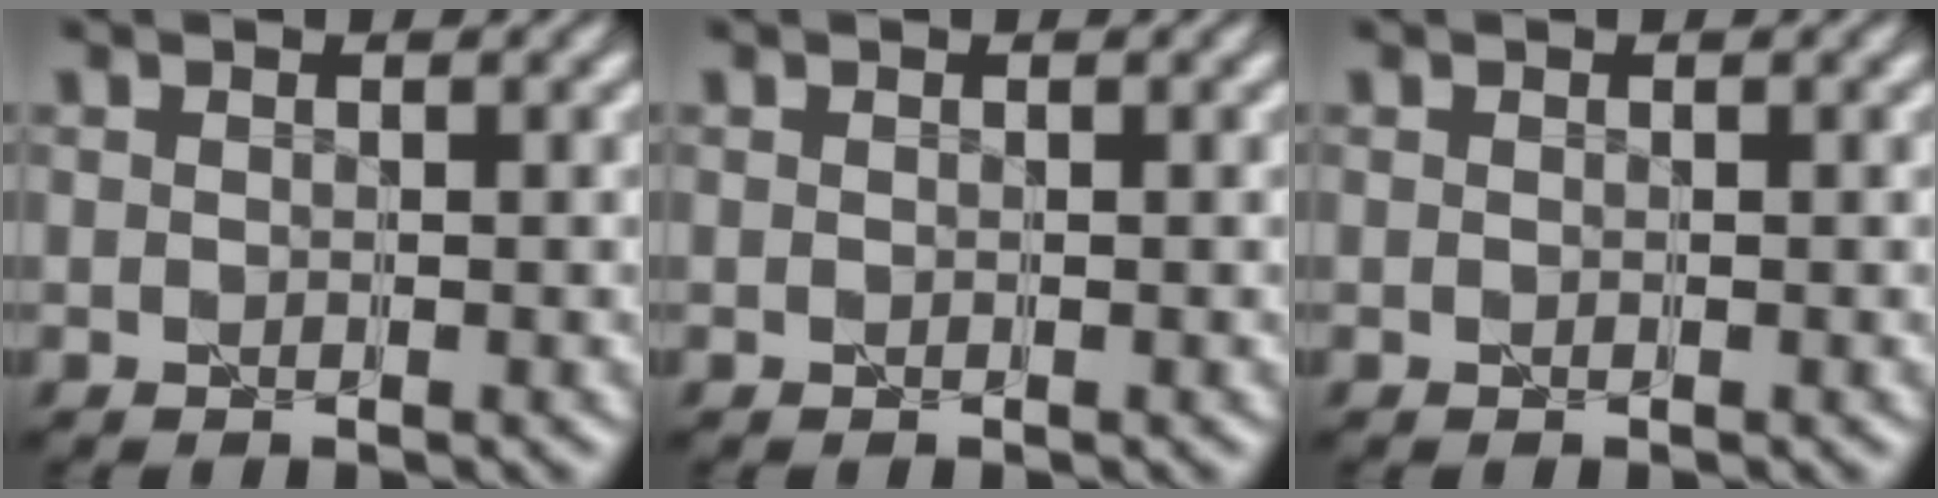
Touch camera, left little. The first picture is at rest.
{"total": 0.0}
{"total": 0.0}